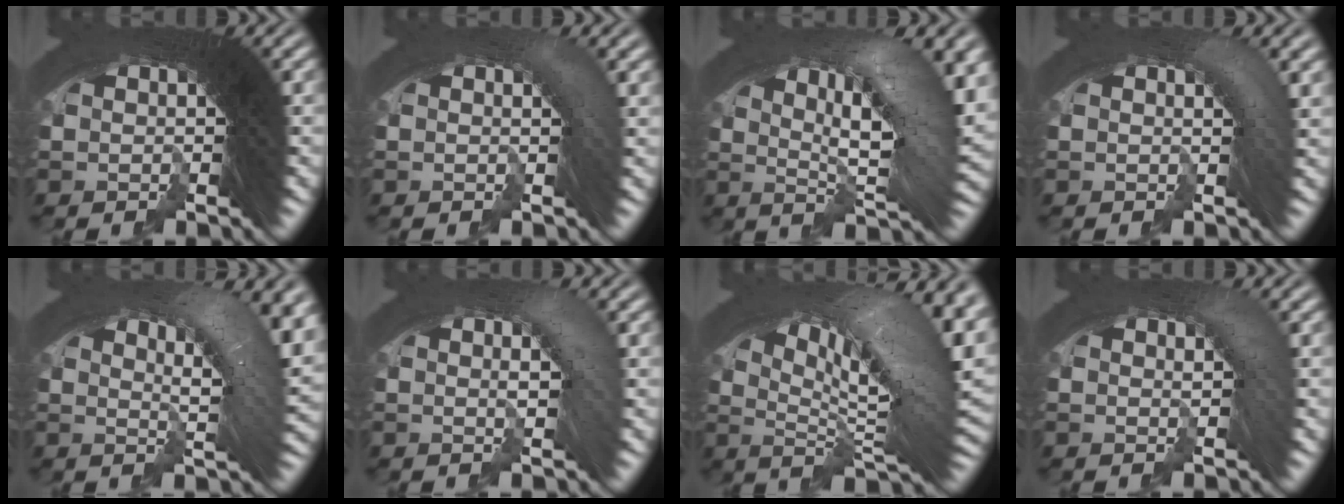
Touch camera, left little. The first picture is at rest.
{"total": 1.7, "force": [0.2, 0.4, 1.6], "torque": [-0.020, 0.005, -0.002]}
{"total": 10.6, "force": [1.2, 4.2, 9.7], "torque": [-0.130, 0.009, 0.008]}
{"total": 2.3, "force": [0.4, 0.5, 2.2], "torque": [-0.026, 0.007, -0.001]}
{"total": 8.2, "force": [1.7, 2.9, 7.4], "torque": [-0.093, 0.015, 0.016]}
{"total": 2.7, "force": [-0.1, 0.9, 2.6], "torque": [-0.035, 0.003, -0.005]}
{"total": 13.6, "force": [1.7, 5.6, 12.3], "torque": [-0.160, 0.011, 0.015]}
{"total": 2.1, "force": [0.1, 0.7, 2.0], "torque": [-0.030, 0.000, 0.001]}